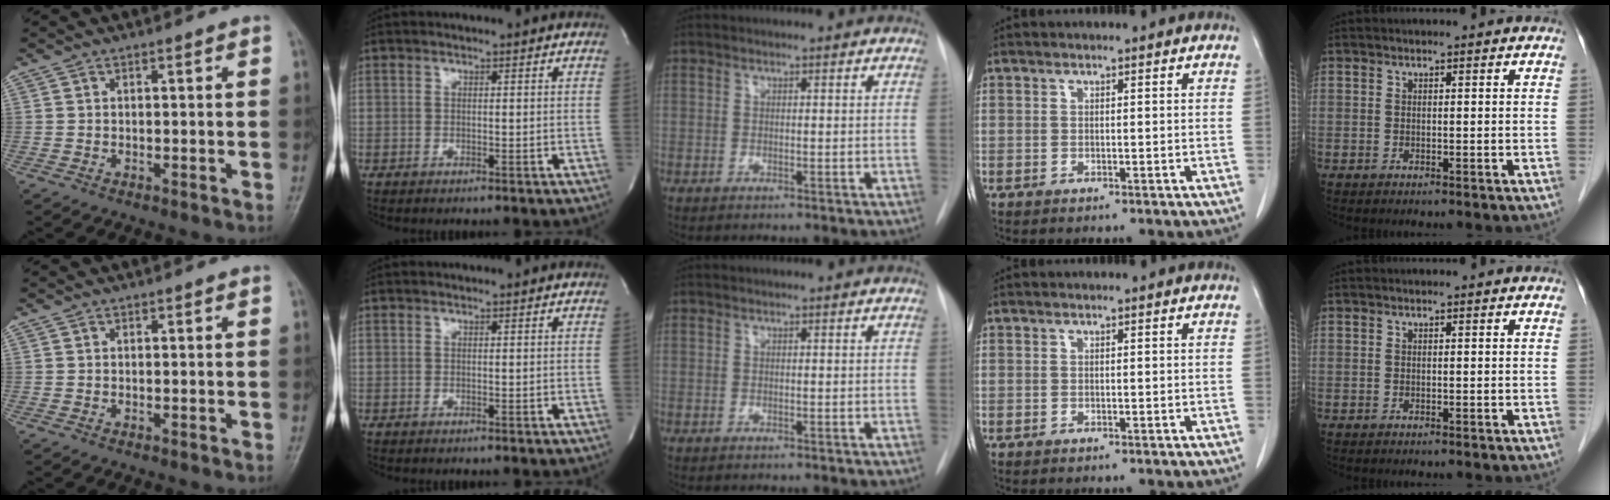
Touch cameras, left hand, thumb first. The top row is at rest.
{}